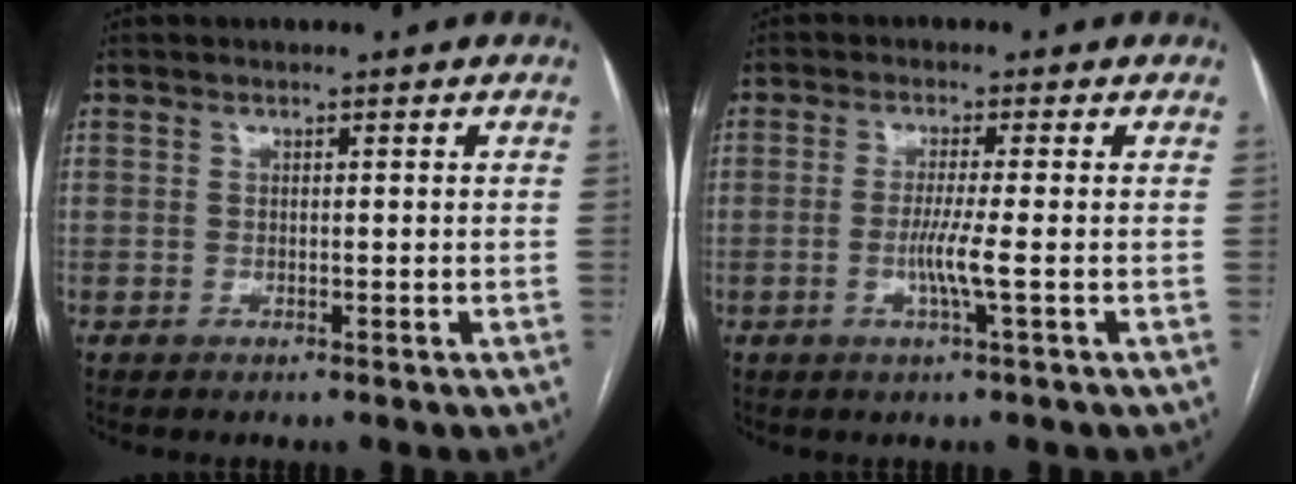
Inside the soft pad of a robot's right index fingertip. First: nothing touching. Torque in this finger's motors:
{"motor_torque": [0.64, 0.09, 0.15, 0.08]}